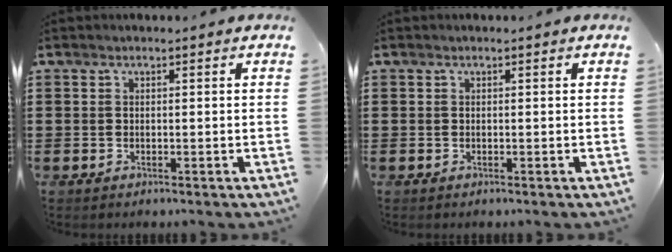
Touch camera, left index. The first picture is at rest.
{"total": 0.0}